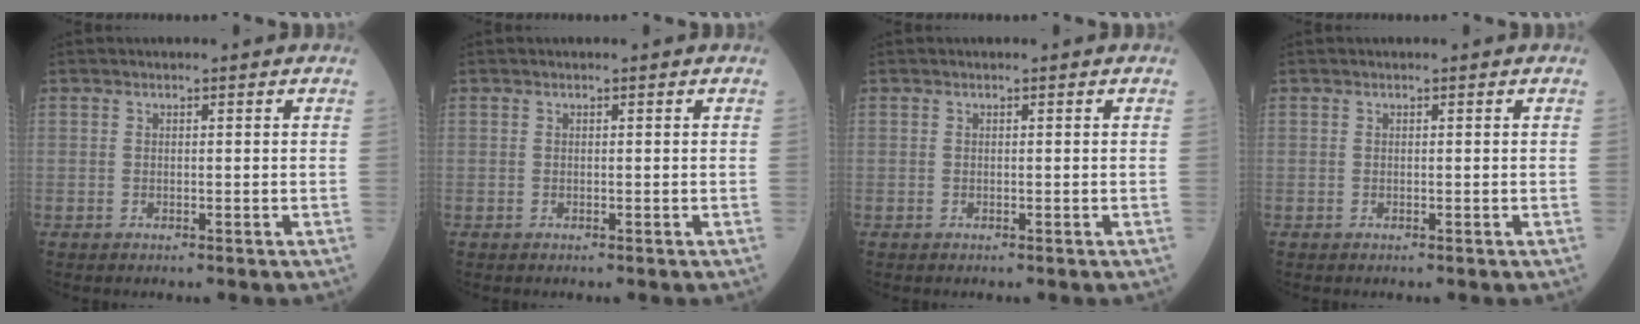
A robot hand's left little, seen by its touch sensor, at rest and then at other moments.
{"total": 0.0}
{"total": 0.0}
{"total": 0.0}